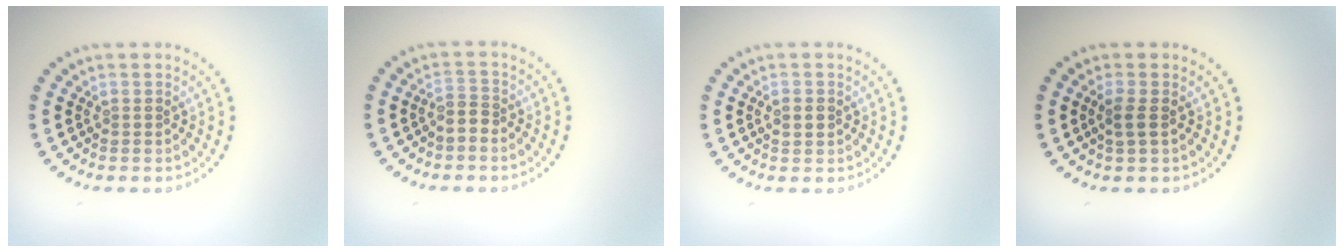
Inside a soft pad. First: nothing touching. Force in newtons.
{"total": 1.7, "press": 1.3, "slide": 1.1}
{"total": 1.2, "press": 1.2, "slide": 0.1}
{"total": 1.3, "press": 1.2, "slide": 0.6}